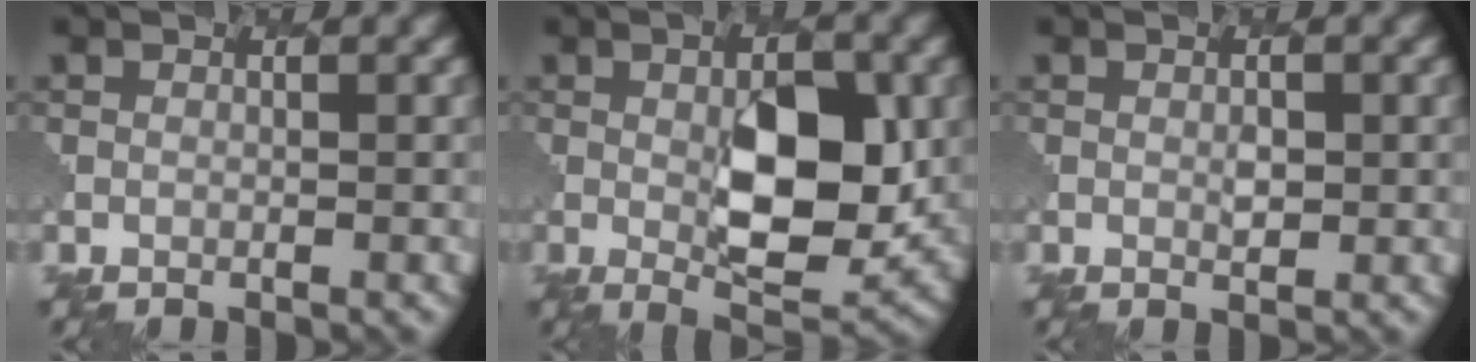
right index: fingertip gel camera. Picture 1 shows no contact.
{"total": 8.2, "force": [0.1, 3.3, 7.5], "torque": [-0.109, -0.006, 0.008]}
{"total": 1.0, "force": [0.3, 0.6, 0.8], "torque": [-0.010, -0.003, 0.008]}